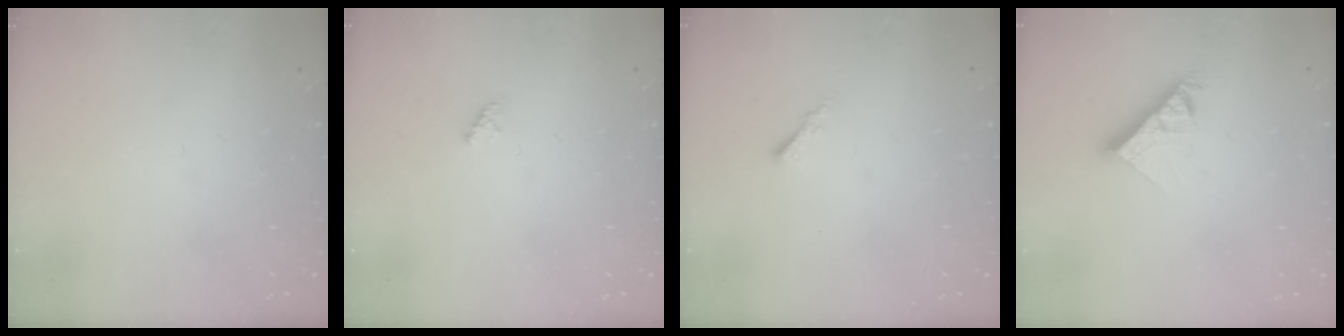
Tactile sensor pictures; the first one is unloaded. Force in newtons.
{"total": 1.5, "press": 1.4, "slide": 0.4}
{"total": 0.5, "press": 0.4, "slide": 0.3}
{"total": 7.1, "press": 7.1, "slide": 0.6}